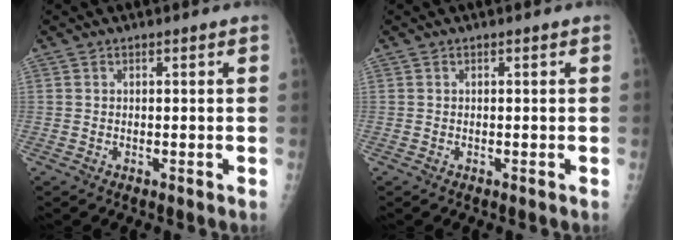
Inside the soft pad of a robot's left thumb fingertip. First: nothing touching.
{"total": 0.0}